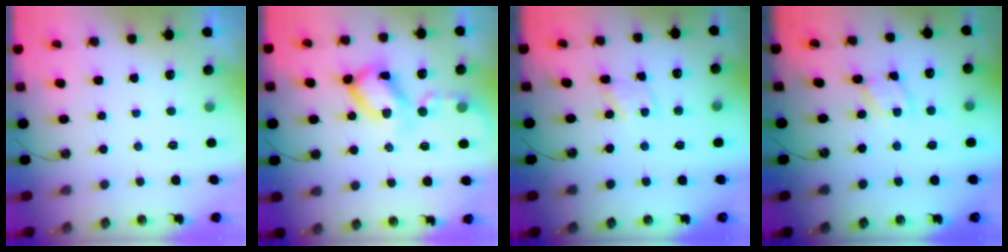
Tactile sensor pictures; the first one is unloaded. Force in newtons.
{"total": 12.9, "press": 12.9, "slide": 1.2}
{"total": 2.1, "press": 2.1, "slide": 0.3}
{"total": 1.8, "press": 1.8, "slide": 0.3}